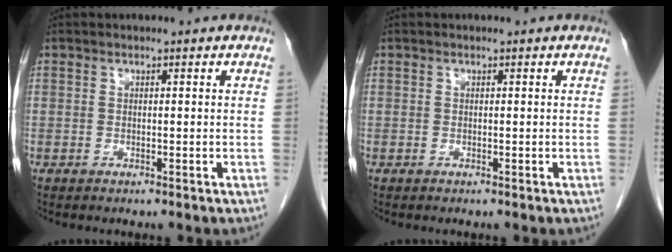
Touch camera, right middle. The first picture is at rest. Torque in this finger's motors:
{"motor_torque": [-0.01, -0.01, 0.00, 0.00]}